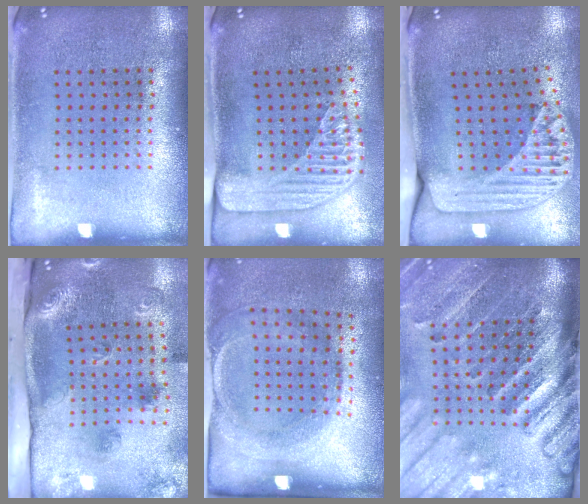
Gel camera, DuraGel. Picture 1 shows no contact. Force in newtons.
{"total": 2.3, "press": 1.8, "slide": 1.5}
{"total": 2.2, "press": 1.7, "slide": 1.4}
{"total": 2.8, "press": 1.9, "slide": 2.1}
{"total": 1.8, "press": 1.2, "slide": 1.4}
{"total": 4.4, "press": 3.3, "slide": 2.9}